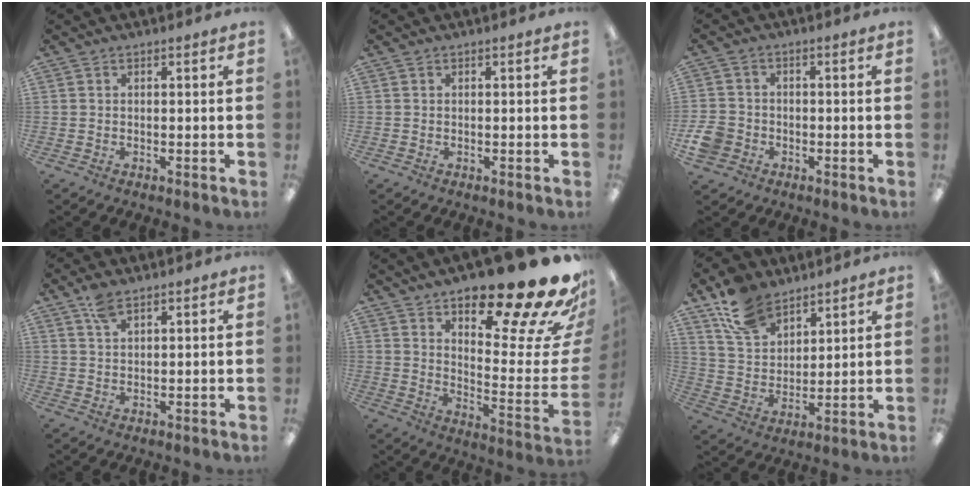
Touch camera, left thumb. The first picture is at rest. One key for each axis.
{"total": 0.0}
{"total": 5.7, "fx": -2.1, "fy": 4.7, "fz": 2.5, "tx": -0.058, "ty": 0.014, "tz": -0.039}
{"total": 4.1, "fx": 2.9, "fy": 1.6, "fz": 2.4, "tx": -0.047, "ty": -0.004, "tz": 0.052}
{"total": 24.7, "fx": 18.8, "fy": 4.9, "fz": 15.2, "tx": -0.196, "ty": -0.142, "tz": 0.291}
{"total": 12.8, "fx": 9.3, "fy": 7.2, "fz": 4.9, "tx": -0.105, "ty": -0.038, "tz": 0.182}